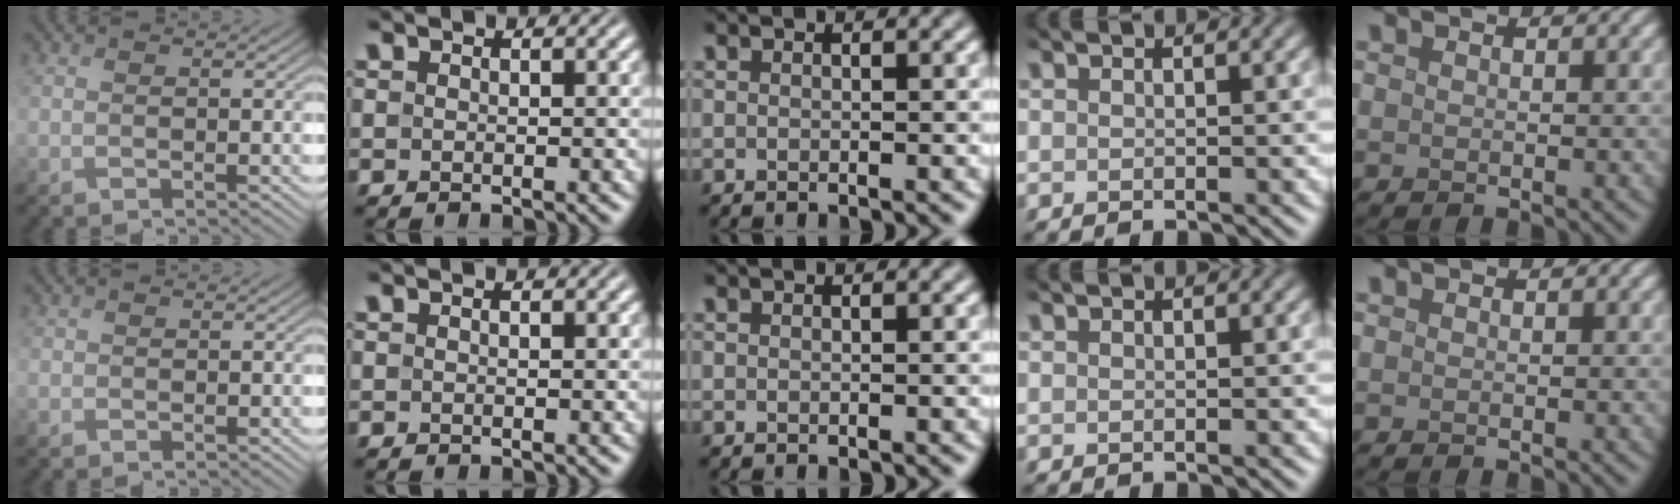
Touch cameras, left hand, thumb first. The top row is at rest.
{"thumb": {"total": 0.6, "force": [-0.1, 0.6, 0.1], "torque": [-0.002, -0.002, -0.004]}}